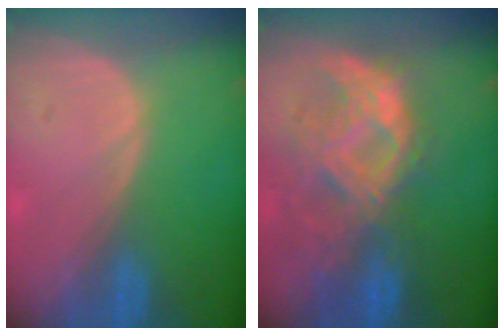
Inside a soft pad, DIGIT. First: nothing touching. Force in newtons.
{"total": 9.8, "press": 8.8, "slide": 4.2}